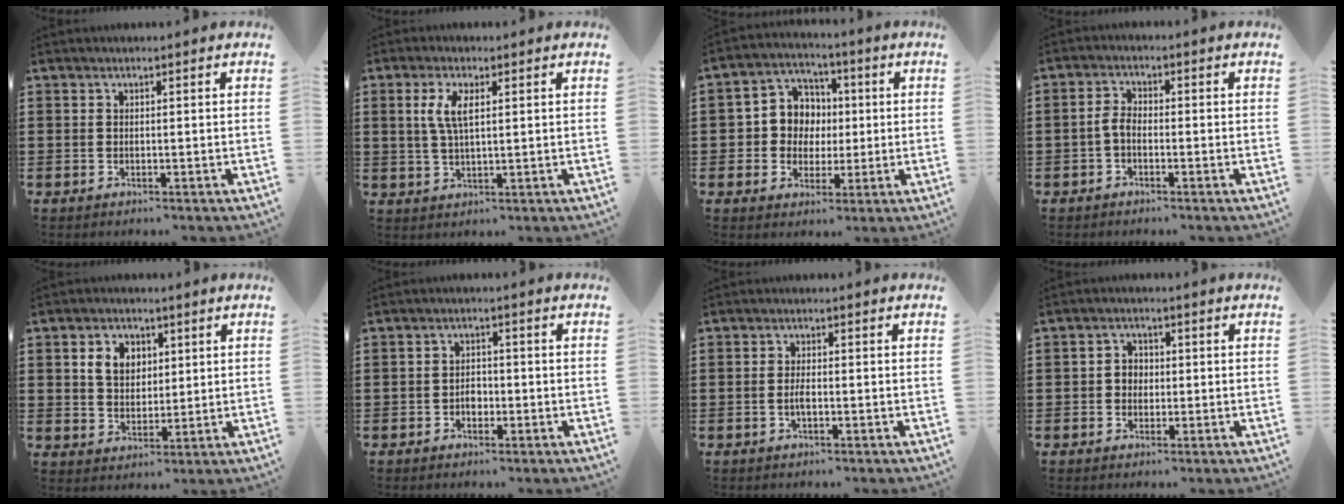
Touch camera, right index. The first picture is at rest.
{"total": 4.6, "force": [1.3, 1.5, 4.1], "torque": [-0.087, 0.006, 0.022]}
{"total": 6.5, "force": [0.3, 6.3, 1.5], "torque": [-0.057, 0.014, 0.005]}
{"total": 2.6, "force": [-1.1, 1.2, 2.0], "torque": [-0.054, -0.004, -0.026]}
{"total": 4.9, "force": [1.7, 3.7, 2.7], "torque": [-0.069, 0.014, 0.029]}
{"total": 2.2, "force": [-0.8, 1.5, 1.4], "torque": [-0.028, 0.001, -0.015]}
{"total": 2.1, "force": [-0.5, 0.5, 1.9], "torque": [-0.045, -0.003, -0.012]}
{"total": 2.2, "force": [-0.4, 2.0, 0.9], "torque": [-0.024, 0.008, -0.011]}